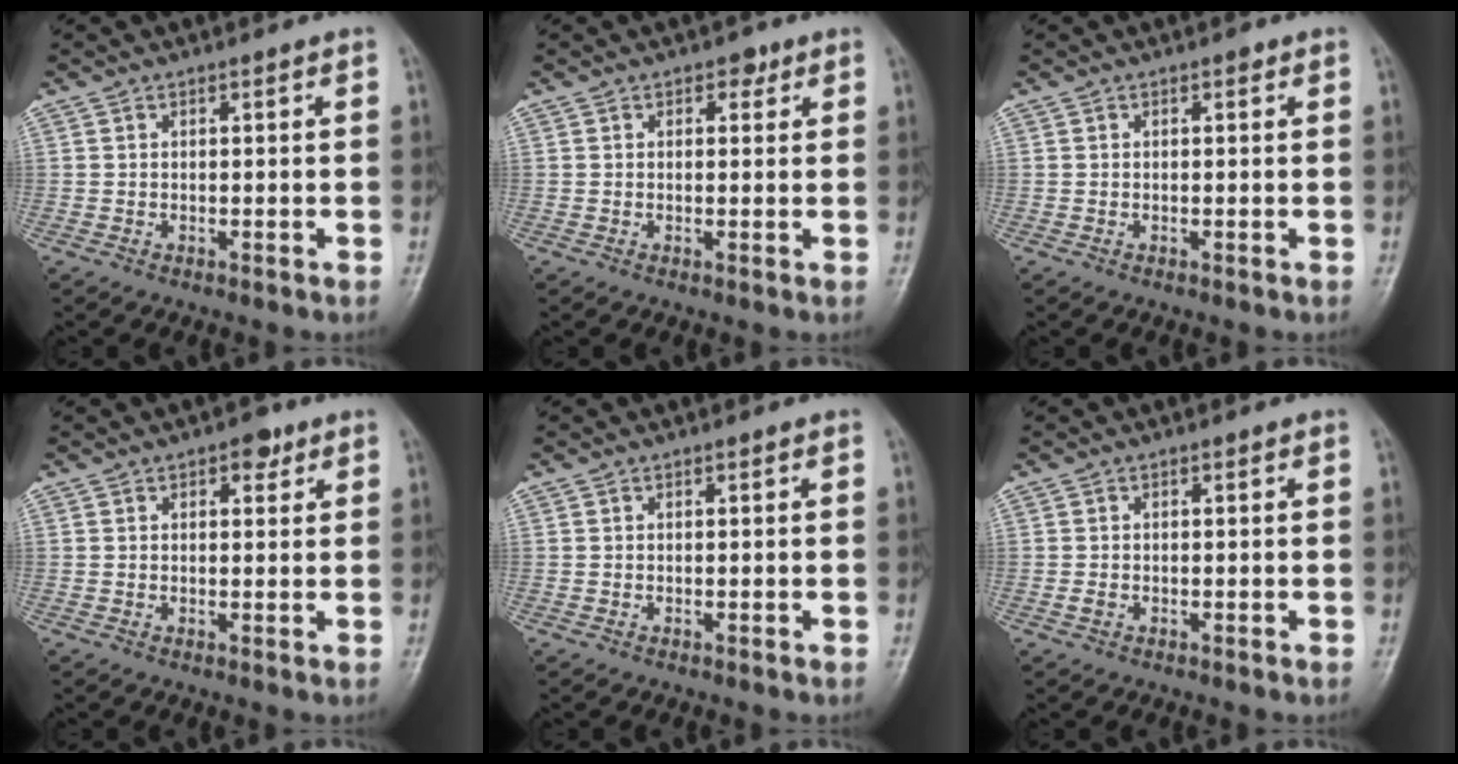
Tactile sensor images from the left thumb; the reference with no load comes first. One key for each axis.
{"total": 2.1, "fx": 1.1, "fy": 1.5, "fz": 1.1, "tx": 0.002, "ty": -0.001, "tz": 0.010}
{"total": 0.6, "fx": 0.3, "fy": 0.4, "fz": 0.4, "tx": -0.001, "ty": 0.000, "tz": 0.001}
{"total": 3.2, "fx": 1.8, "fy": 1.8, "fz": 2.0, "tx": -0.011, "ty": -0.004, "tz": 0.021}
{"total": 0.0}
{"total": 0.9, "fx": -0.2, "fy": 0.7, "fz": 0.5, "tx": -0.009, "ty": -0.001, "tz": -0.004}